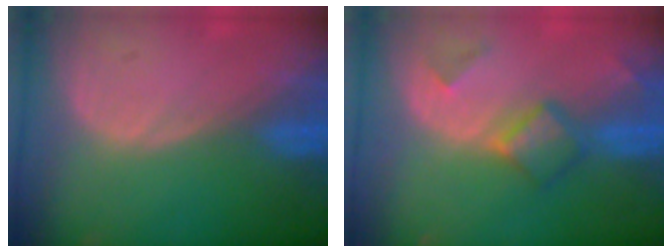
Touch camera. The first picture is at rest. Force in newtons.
{"total": 4.9, "press": 4.7, "slide": 1.4}